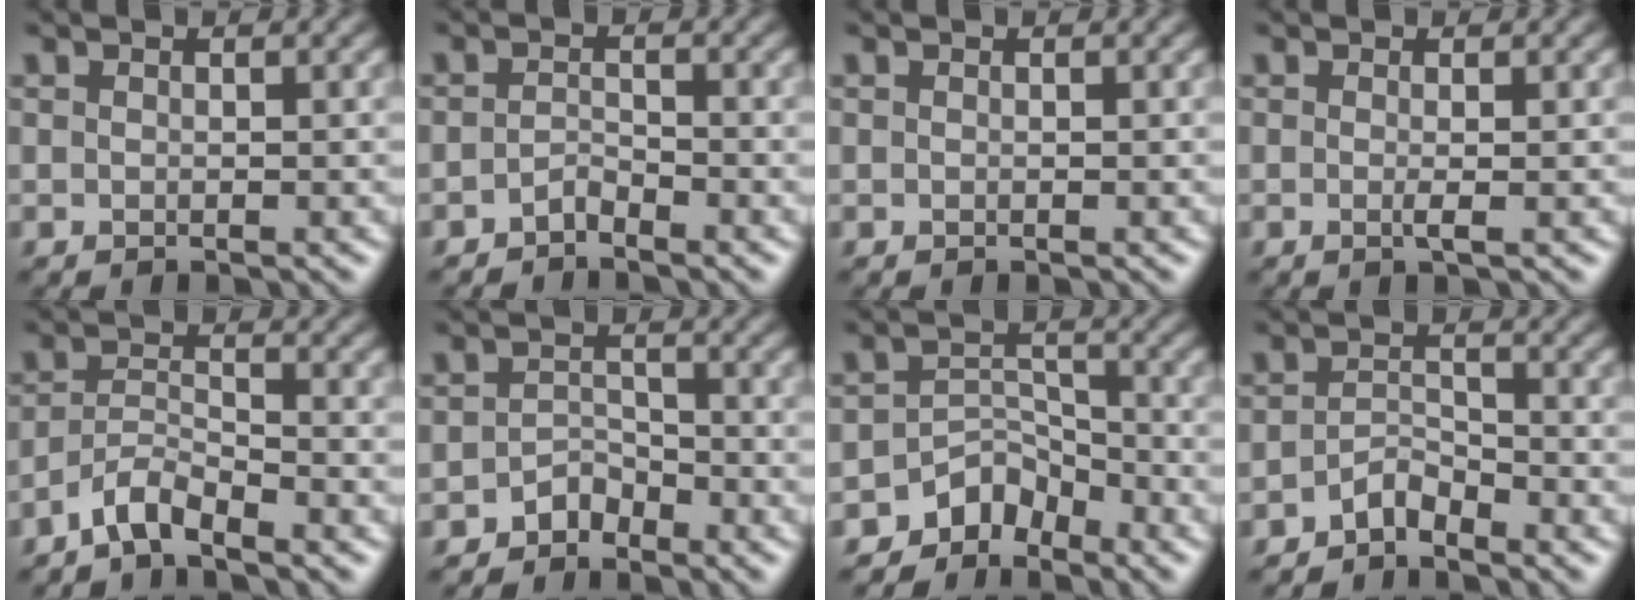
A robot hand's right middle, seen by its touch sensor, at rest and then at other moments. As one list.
[{"total": 1.2, "force": [-1.0, 0.3, 0.5], "torque": [-0.011, 0.005, -0.021]}, {"total": 0.0}, {"total": 1.0, "force": [-0.1, 0.2, 1.0], "torque": [-0.018, -0.004, -0.004]}, {"total": 2.8, "force": [-2.4, 0.5, 1.4], "torque": [-0.026, 0.009, -0.052]}, {"total": 1.9, "force": [-1.5, 1.1, 0.4], "torque": [-0.005, 0.011, -0.028]}, {"total": 3.7, "force": [-3.0, 2.0, 0.7], "torque": [0.001, 0.007, -0.060]}, {"total": 1.9, "force": [-1.6, 0.7, 0.8], "torque": [-0.015, 0.009, -0.034]}]